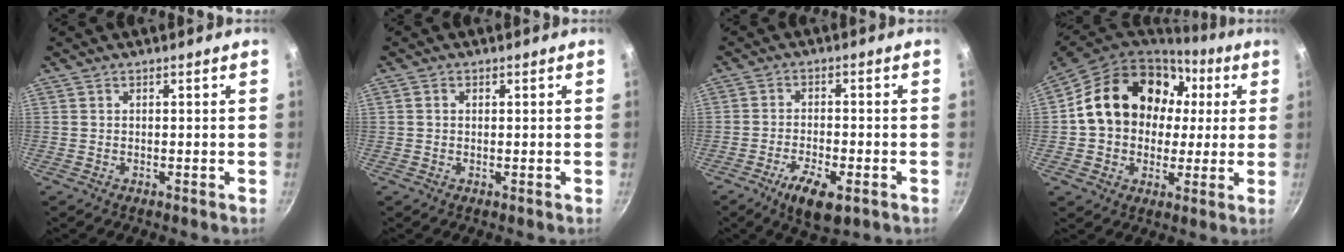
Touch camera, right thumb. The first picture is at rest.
{"total": 1.1, "force": [0.2, 0.9, 0.5], "torque": [-0.009, 0.006, 0.002]}
{"total": 8.4, "force": [-4.1, 3.2, 6.6], "torque": [-0.109, 0.013, -0.066]}
{"total": 21.3, "force": [3.7, 17.0, 12.3], "torque": [-0.188, 0.042, 0.063]}